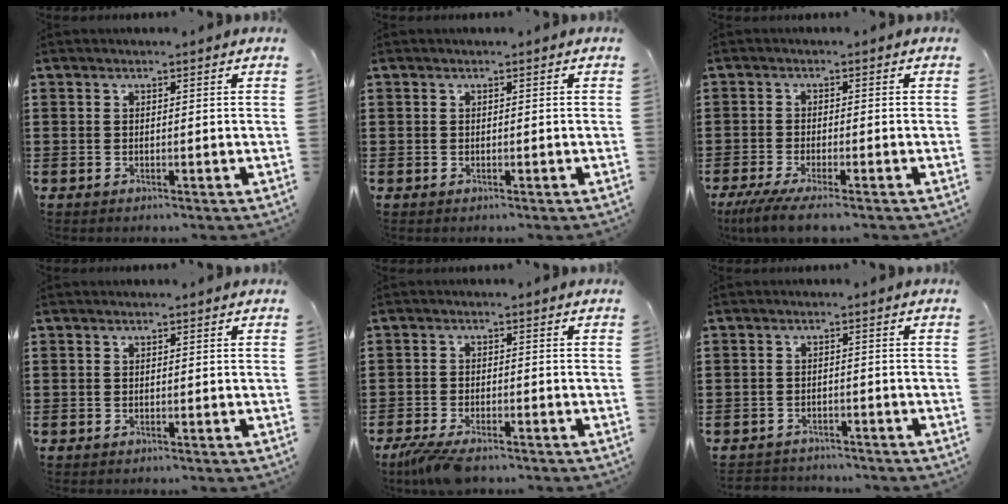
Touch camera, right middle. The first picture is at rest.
{"total": 0.5, "force": [0.2, 0.5, -0.1], "torque": [0.001, 0.005, 0.004]}
{"total": 3.5, "force": [-2.9, -0.1, 2.0], "torque": [-0.054, -0.017, -0.060]}
{"total": 0.0}
{"total": 4.0, "force": [-3.2, 0.8, 2.2], "torque": [-0.064, -0.011, -0.068]}
{"total": 2.4, "force": [-2.3, 0.6, -0.4], "torque": [0.001, 0.002, -0.054]}